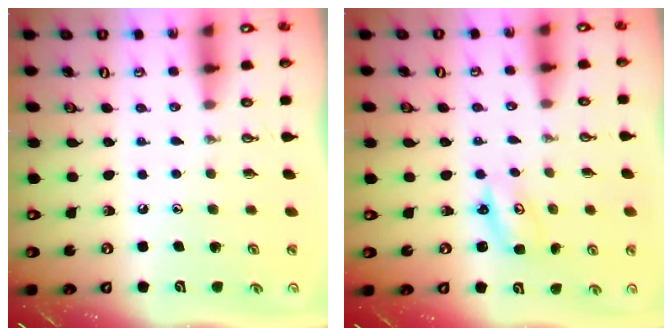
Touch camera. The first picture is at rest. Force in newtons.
{"total": 2.7, "press": 2.7, "slide": 0.2}